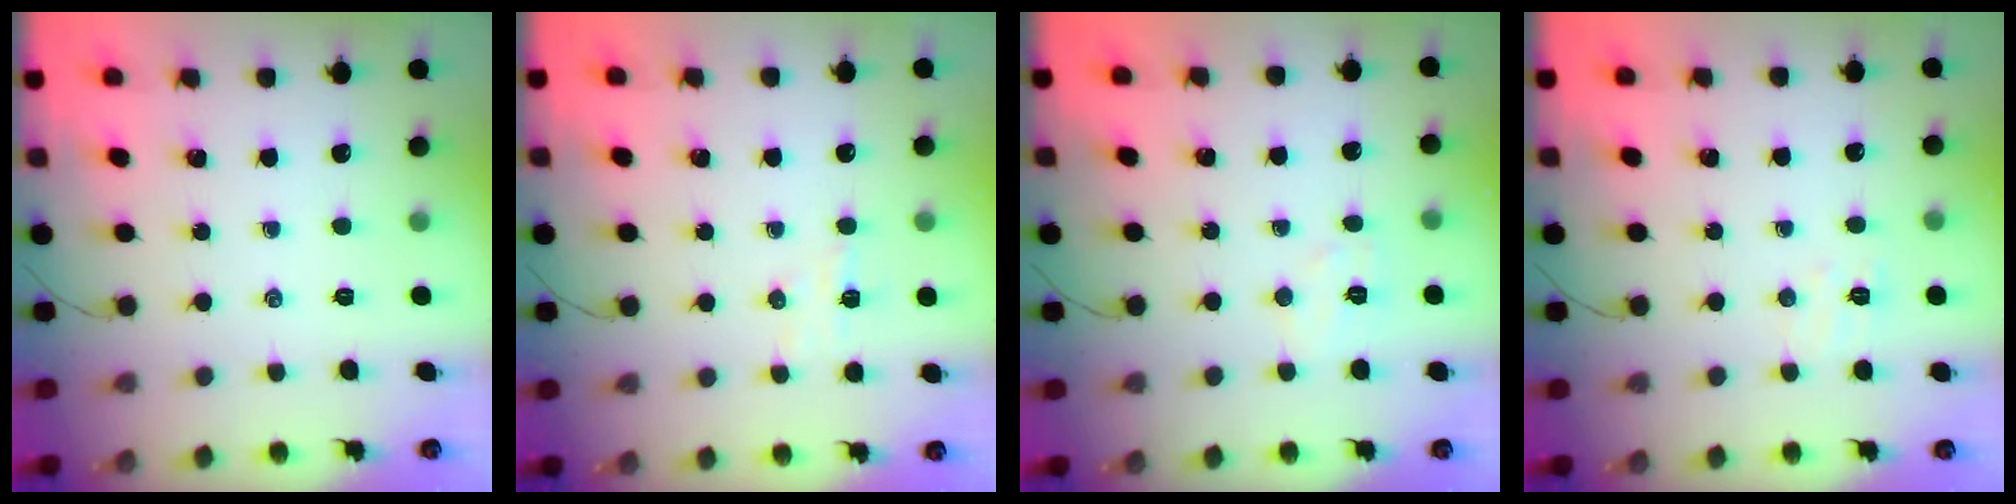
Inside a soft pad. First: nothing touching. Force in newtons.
{"total": 4.3, "press": 4.2, "slide": 1.0}
{"total": 5.3, "press": 5.2, "slide": 0.9}
{"total": 5.0, "press": 4.8, "slide": 1.2}